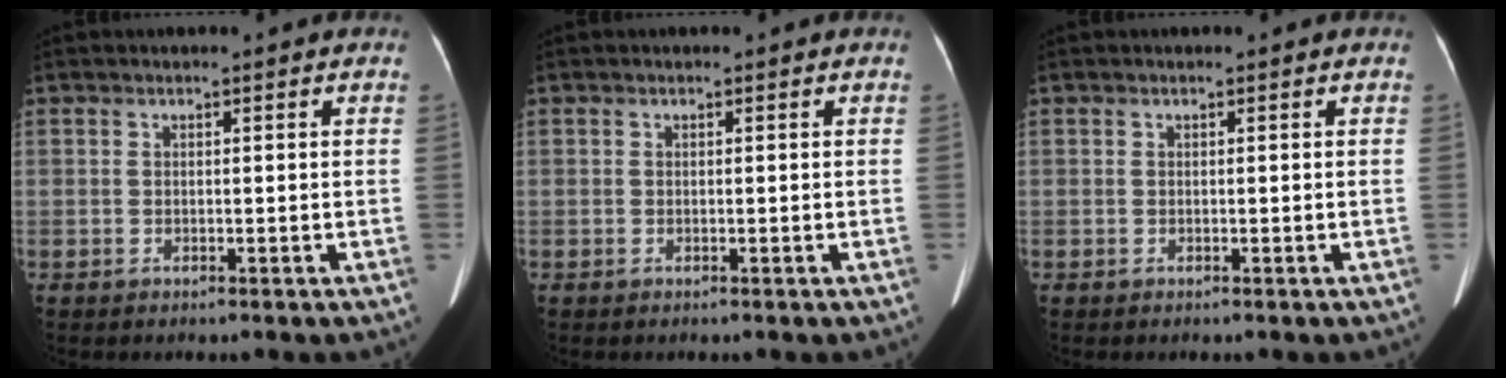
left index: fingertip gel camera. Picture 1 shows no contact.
{"total": 0.0}
{"total": 0.0}